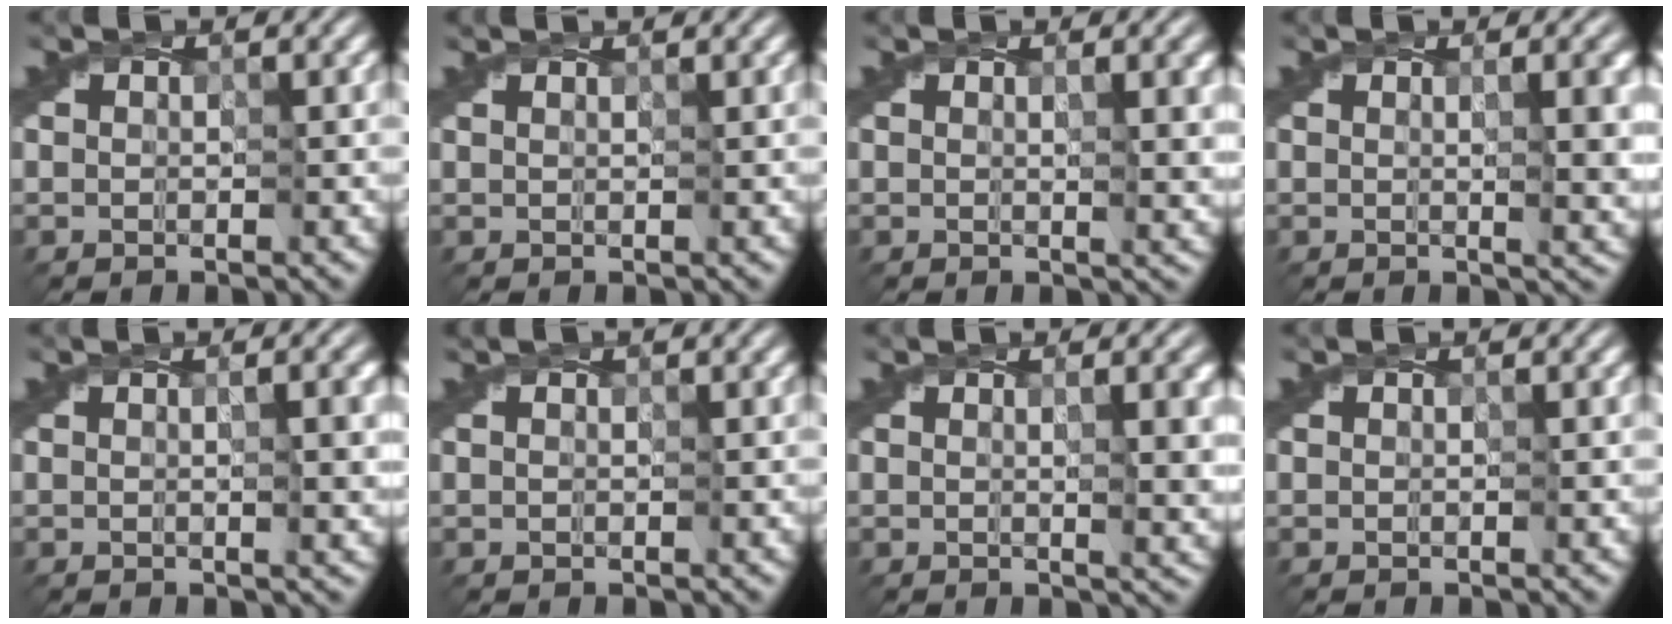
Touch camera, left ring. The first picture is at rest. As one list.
[{"total": 0.5, "force": [0.4, -0.2, 0.2], "torque": [-0.004, 0.003, 0.005]}, {"total": 3.4, "force": [0.5, 0.9, 3.2], "torque": [-0.044, -0.001, 0.005]}, {"total": 5.8, "force": [0.4, 2.0, 5.4], "torque": [-0.048, 0.004, 0.002]}, {"total": 4.2, "force": [0.1, 1.2, 4.0], "torque": [-0.042, 0.003, 0.000]}, {"total": 0.5, "force": [0.3, 0.0, 0.4], "torque": [-0.003, 0.002, 0.004]}, {"total": 5.0, "force": [0.4, 1.6, 4.7], "torque": [-0.048, 0.000, 0.004]}, {"total": 0.0}]